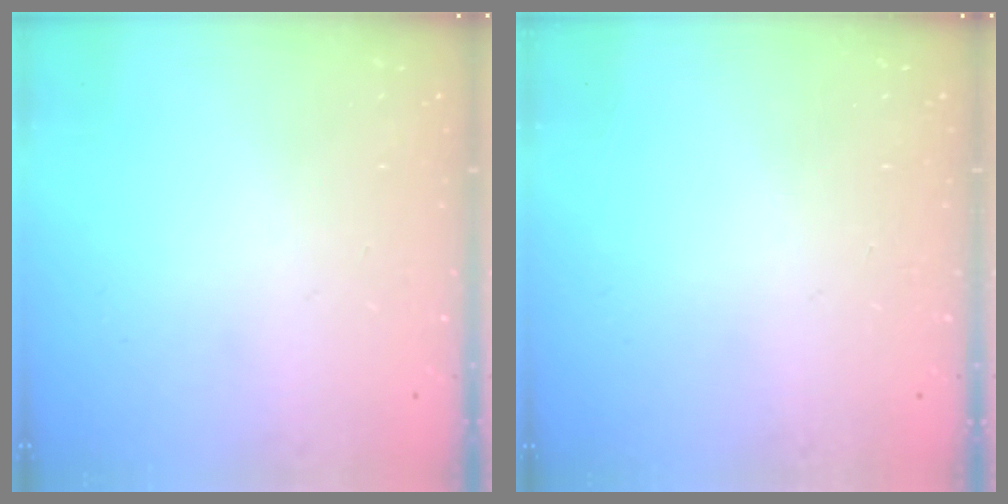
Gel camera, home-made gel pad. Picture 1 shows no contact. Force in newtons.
{"total": 0.0}